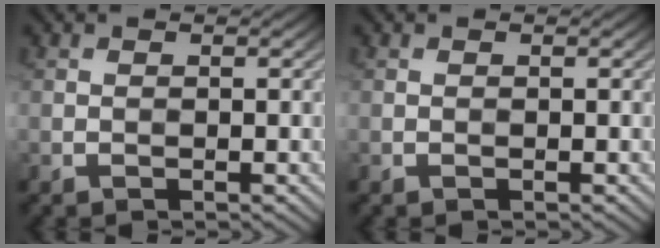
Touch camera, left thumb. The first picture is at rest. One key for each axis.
{"total": 0.0}